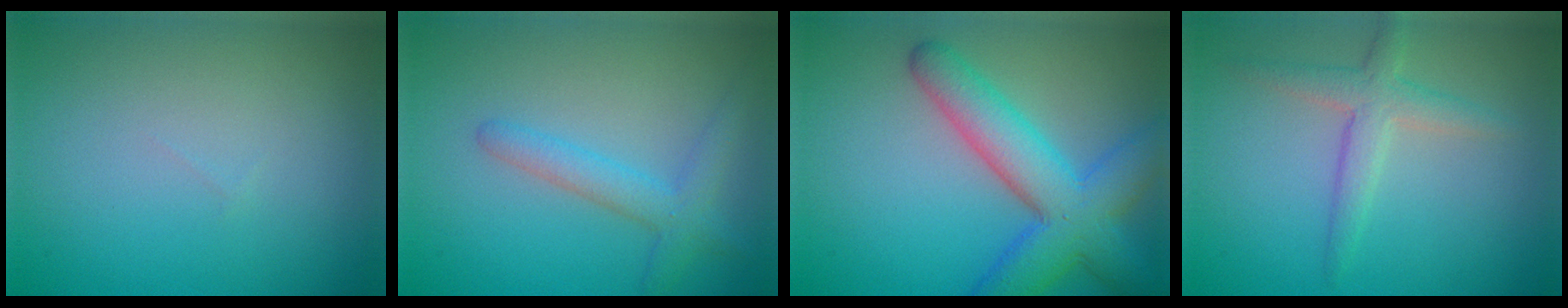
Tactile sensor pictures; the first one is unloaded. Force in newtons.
{"total": 2.8, "press": 2.8, "slide": 0.3}
{"total": 7.5, "press": 7.5, "slide": 0.2}
{"total": 2.9, "press": 2.9, "slide": 0.2}